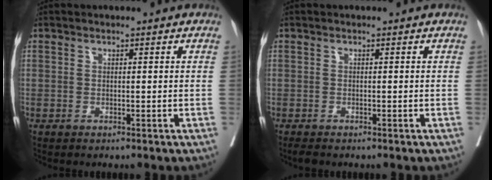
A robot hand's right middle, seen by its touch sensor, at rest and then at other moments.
{"total": 1.0, "force": [-0.9, 0.2, 0.4], "torque": [-0.012, -0.005, -0.015]}